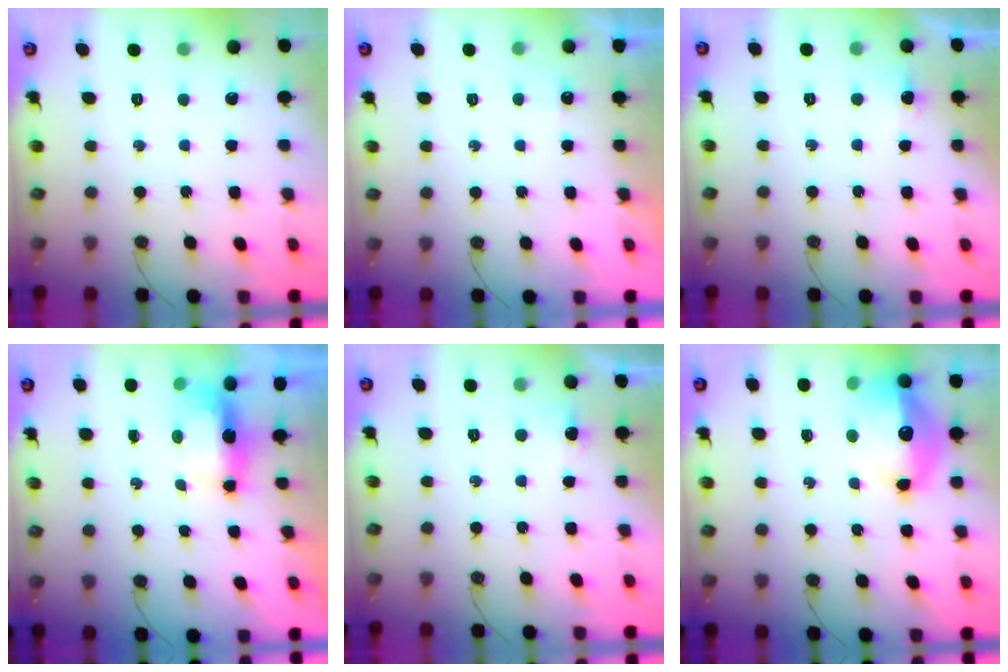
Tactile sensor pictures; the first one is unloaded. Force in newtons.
{"total": 2.2, "press": 2.1, "slide": 0.4}
{"total": 4.9, "press": 4.6, "slide": 1.4}
{"total": 6.3, "press": 6.3, "slide": 0.5}
{"total": 4.9, "press": 4.6, "slide": 1.4}
{"total": 16.3, "press": 16.2, "slide": 1.6}